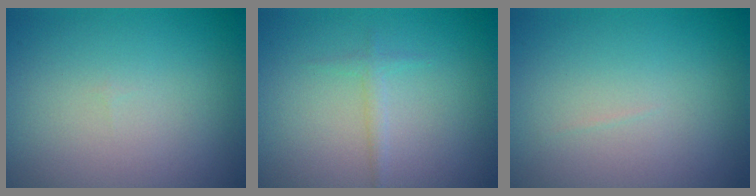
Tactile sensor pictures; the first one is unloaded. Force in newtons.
{"total": 0.9, "press": 0.9, "slide": 0.0}
{"total": 0.0}